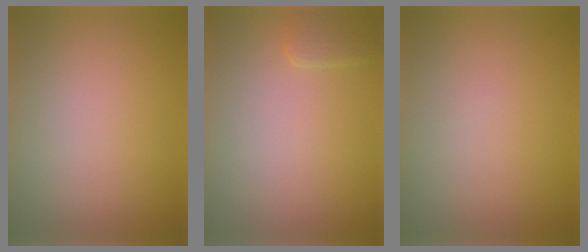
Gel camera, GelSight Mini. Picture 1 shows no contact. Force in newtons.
{"total": 1.2, "press": 1.2, "slide": 0.1}
{"total": 0.0}